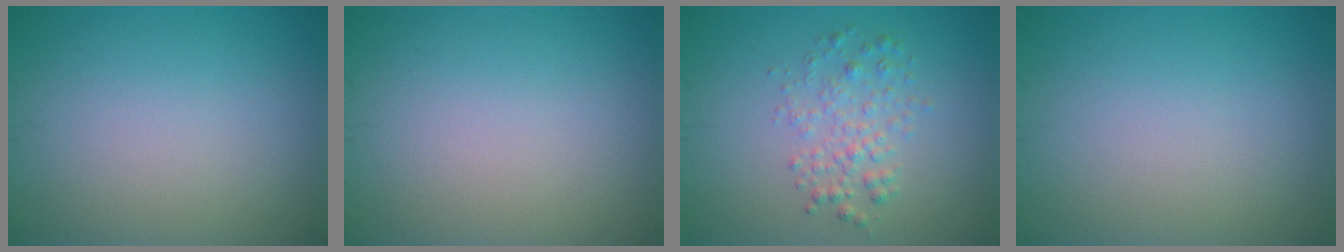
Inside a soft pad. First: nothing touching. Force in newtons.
{"total": 0.0}
{"total": 2.5, "press": 2.5, "slide": 0.0}
{"total": 0.0}